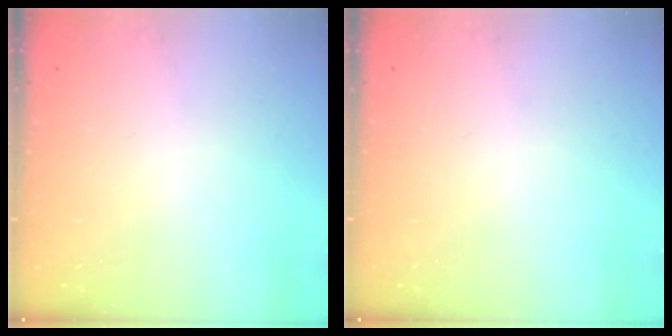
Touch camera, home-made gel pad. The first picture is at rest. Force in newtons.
{"total": 0.0}